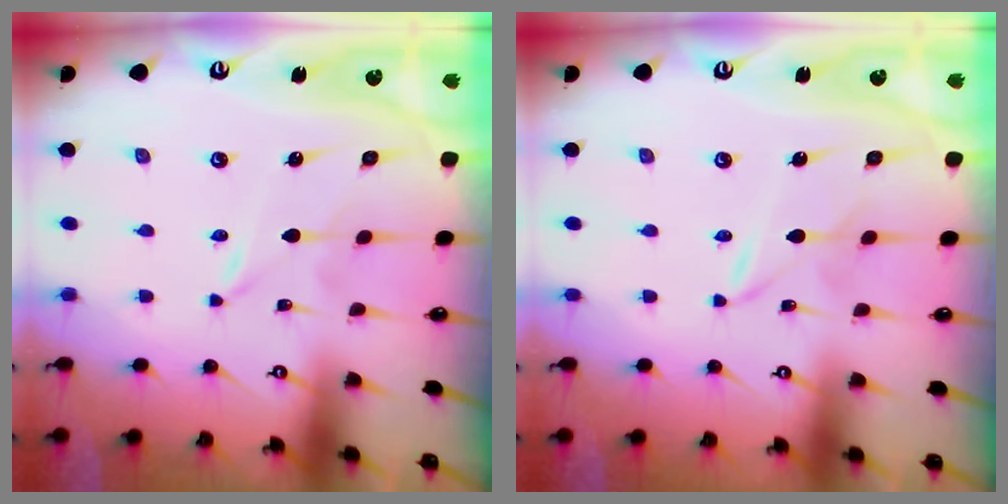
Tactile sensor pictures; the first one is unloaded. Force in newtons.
{"total": 1.7, "press": 1.7, "slide": 0.0}